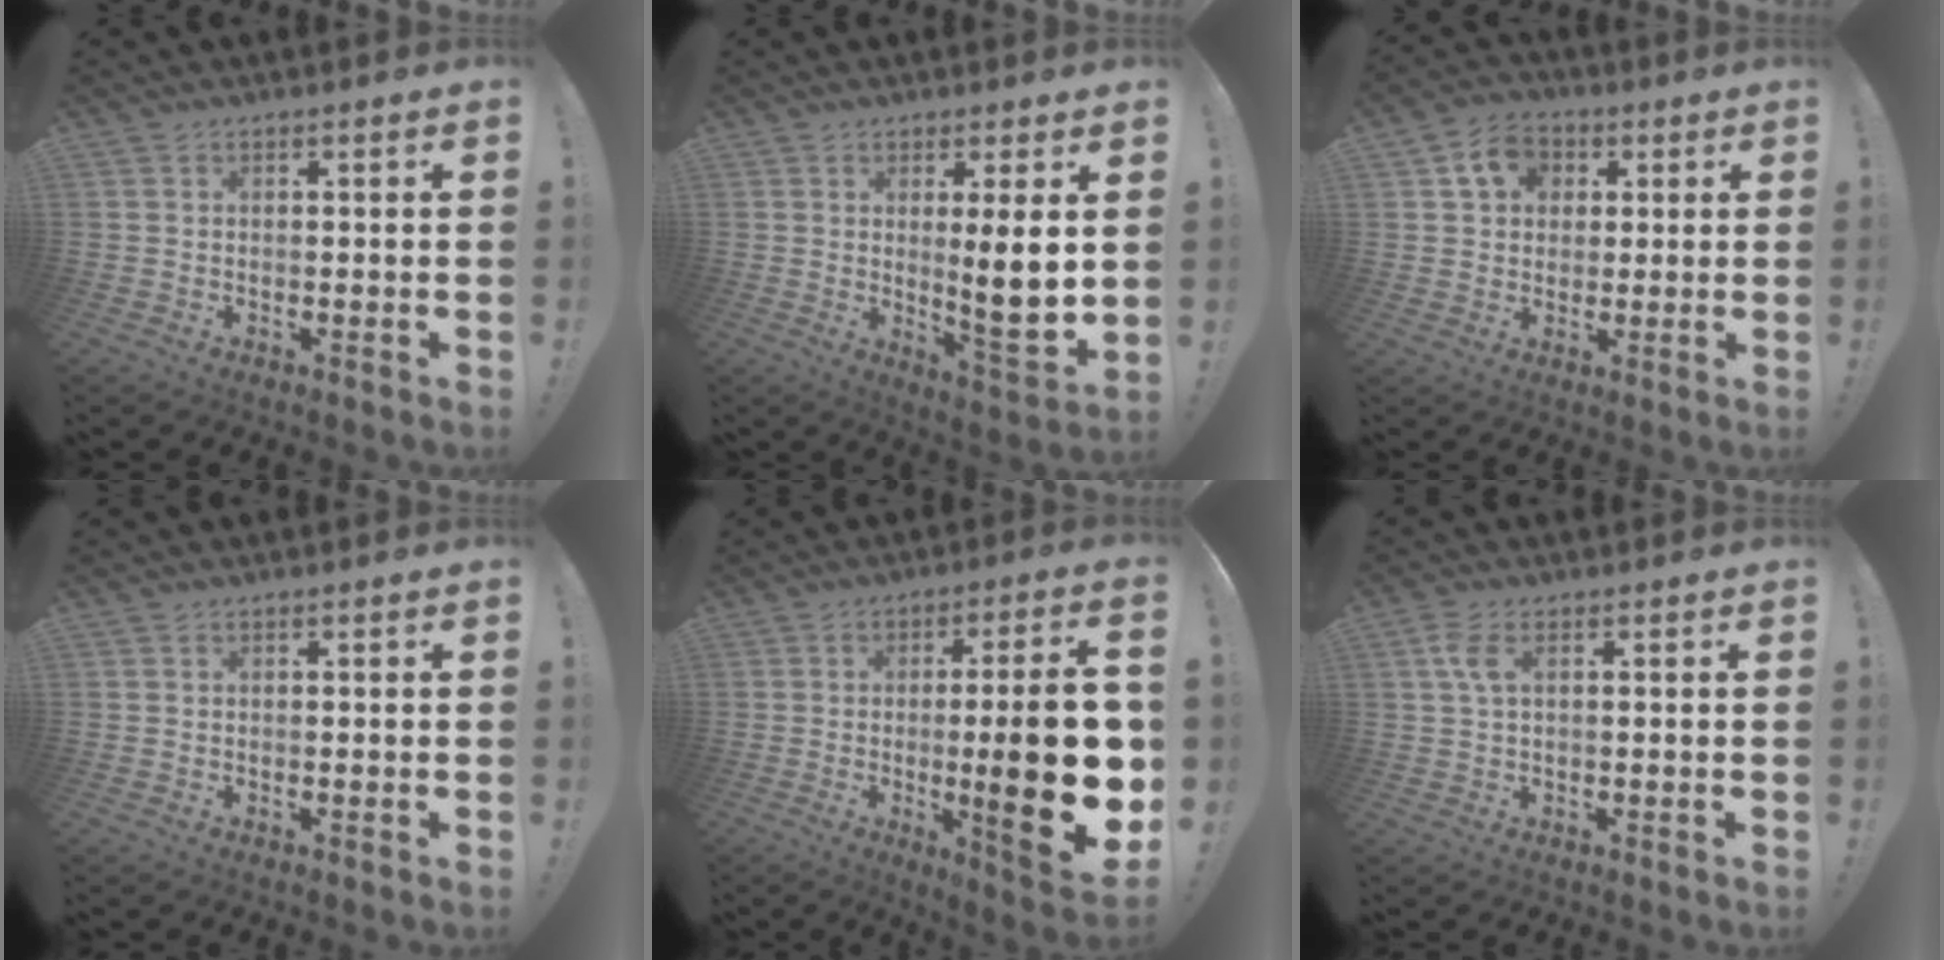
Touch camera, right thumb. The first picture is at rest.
{"total": 9.7, "force": [1.8, 0.9, 9.5], "torque": [-0.137, -0.025, 0.027]}
{"total": 9.2, "force": [3.3, 7.6, 4.0], "torque": [-0.055, -0.004, 0.066]}
{"total": 0.0}
{"total": 22.7, "force": [-2.5, 4.3, 22.2], "torque": [-0.323, -0.005, -0.030]}
{"total": 4.2, "force": [1.3, 1.5, 3.7], "torque": [-0.081, 0.001, 0.022]}